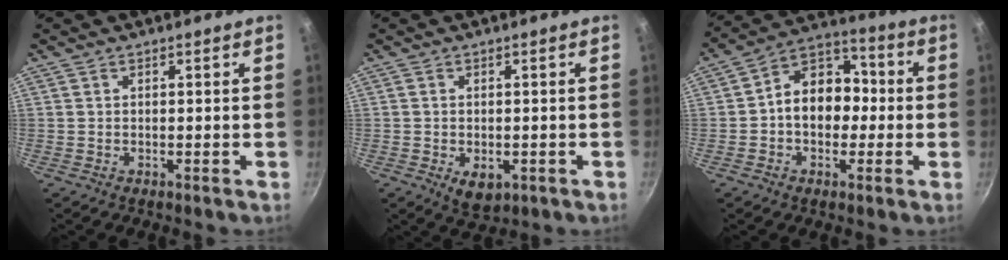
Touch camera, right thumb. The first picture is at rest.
{"total": 5.0, "force": [-1.4, 3.2, 3.5], "torque": [-0.044, -0.004, -0.013]}
{"total": 12.4, "force": [-0.7, 9.4, 8.0], "torque": [-0.071, 0.043, -0.030]}